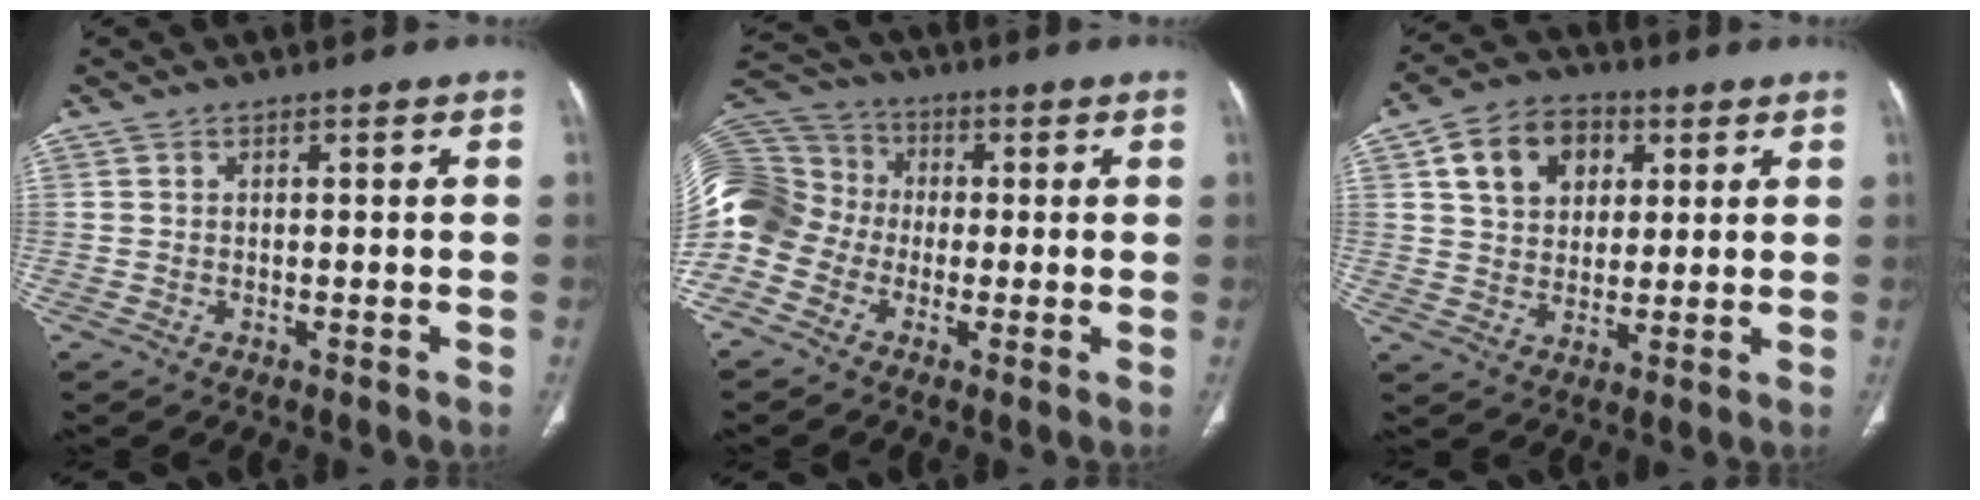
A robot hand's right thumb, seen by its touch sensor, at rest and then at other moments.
{"total": 16.7, "force": [-3.0, 13.9, 8.8], "torque": [-0.212, 0.052, -0.065]}
{"total": 11.7, "force": [4.2, 8.8, 6.5], "torque": [-0.076, -0.002, 0.068]}